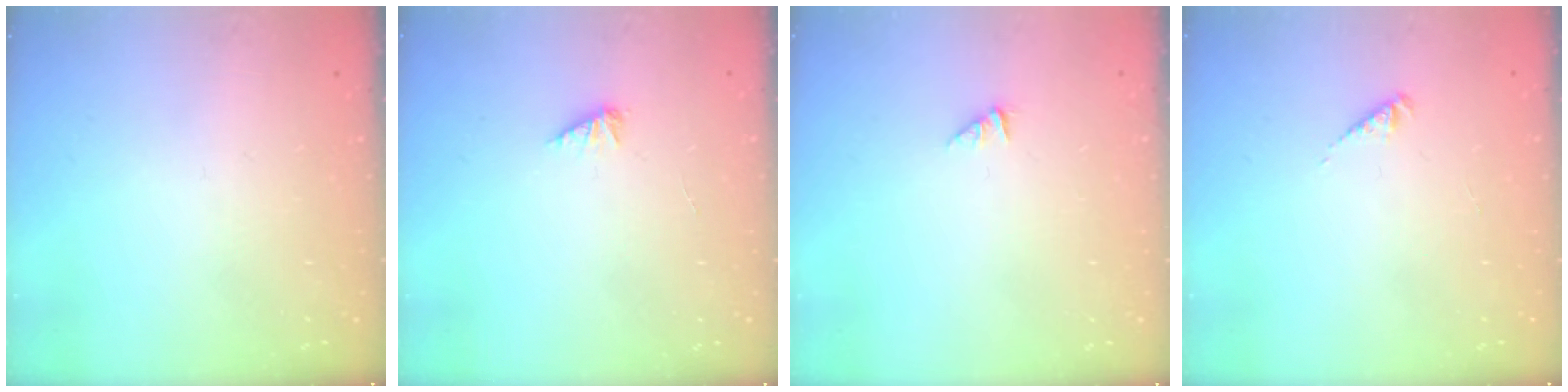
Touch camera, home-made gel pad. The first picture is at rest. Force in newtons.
{"total": 2.0, "press": 2.0, "slide": 0.3}
{"total": 0.0}
{"total": 2.5, "press": 2.5, "slide": 0.5}